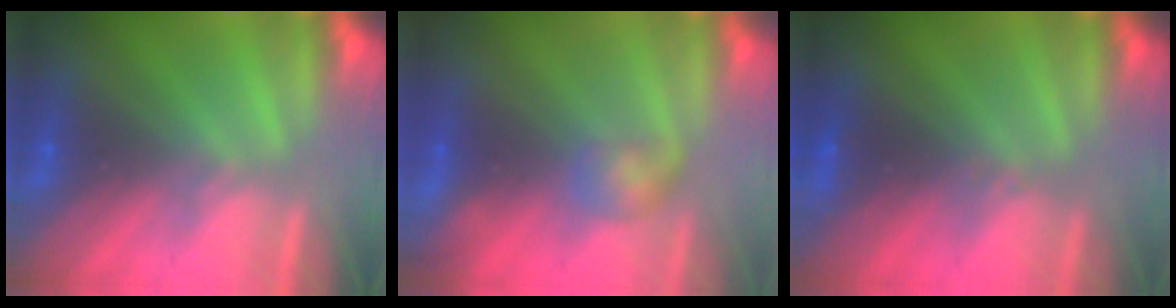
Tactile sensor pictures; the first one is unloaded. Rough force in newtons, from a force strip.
{"total": 2.9}
{"total": 2.4}